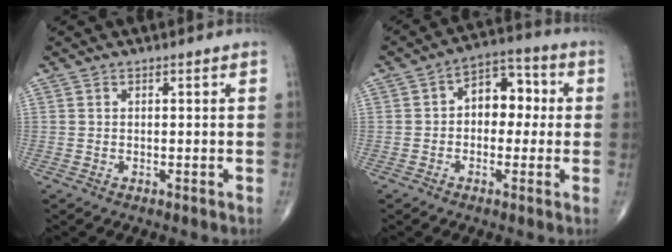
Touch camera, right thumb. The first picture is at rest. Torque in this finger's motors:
{"motor_torque": [-0.06, 0.30, 0.36, 0.26, 0.01]}